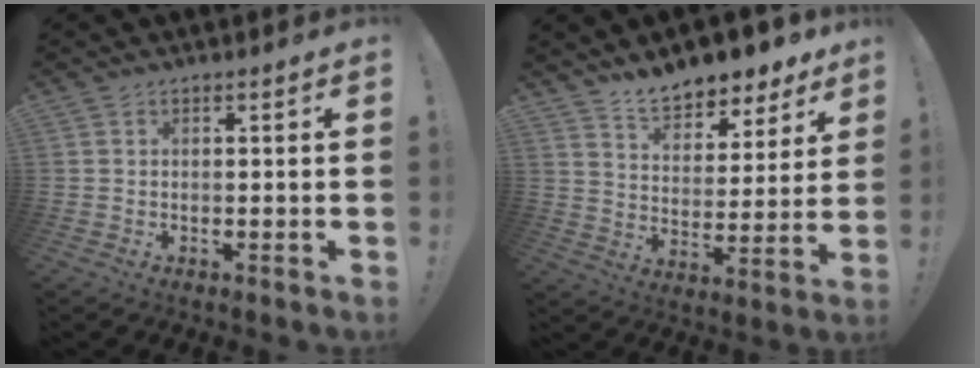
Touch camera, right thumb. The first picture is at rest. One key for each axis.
{"total": 11.0, "fx": 9.8, "fy": 4.1, "fz": 3.2, "tx": -0.055, "ty": -0.078, "tz": 0.178}